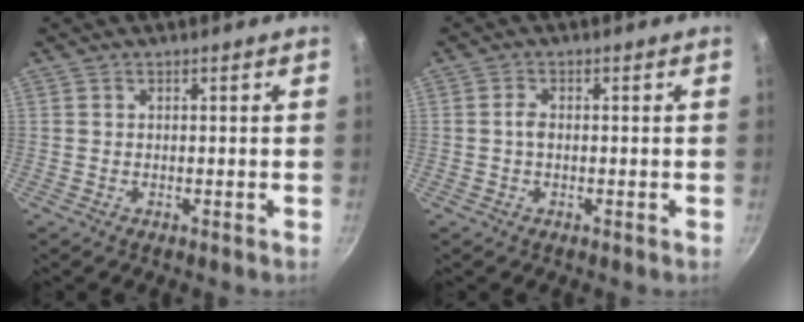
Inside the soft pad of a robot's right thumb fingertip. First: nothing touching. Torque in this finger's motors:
{"motor_torque": [0.12, 0.34, 0.28, 0.09, 0.05]}